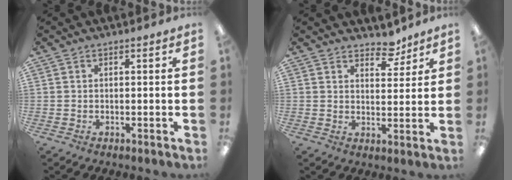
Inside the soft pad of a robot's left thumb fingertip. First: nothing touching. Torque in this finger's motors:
{"motor_torque": [0.08, -0.03, -0.27, -0.08, 0.02]}